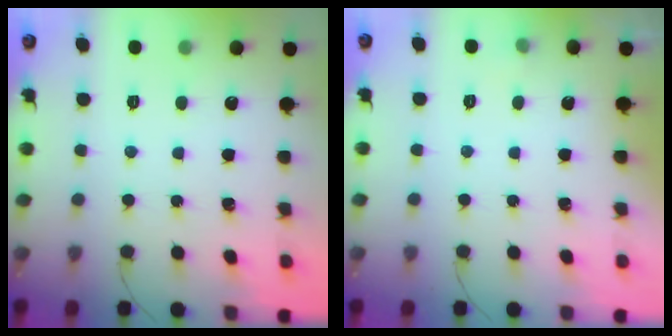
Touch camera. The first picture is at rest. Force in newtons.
{"total": 3.3, "press": 3.0, "slide": 1.4}